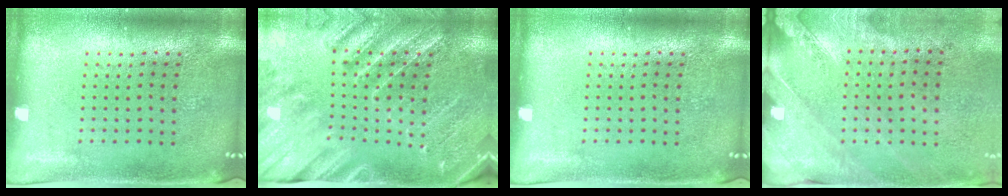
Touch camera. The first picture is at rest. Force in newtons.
{"total": 3.1, "press": 3.0, "slide": 0.8}
{"total": 0.0}
{"total": 2.5, "press": 2.0, "slide": 1.4}